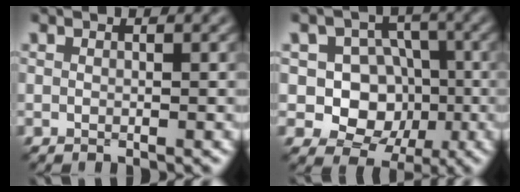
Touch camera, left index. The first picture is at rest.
{"total": 7.9, "force": [-1.0, 7.0, 3.5], "torque": [-0.048, 0.021, -0.046]}